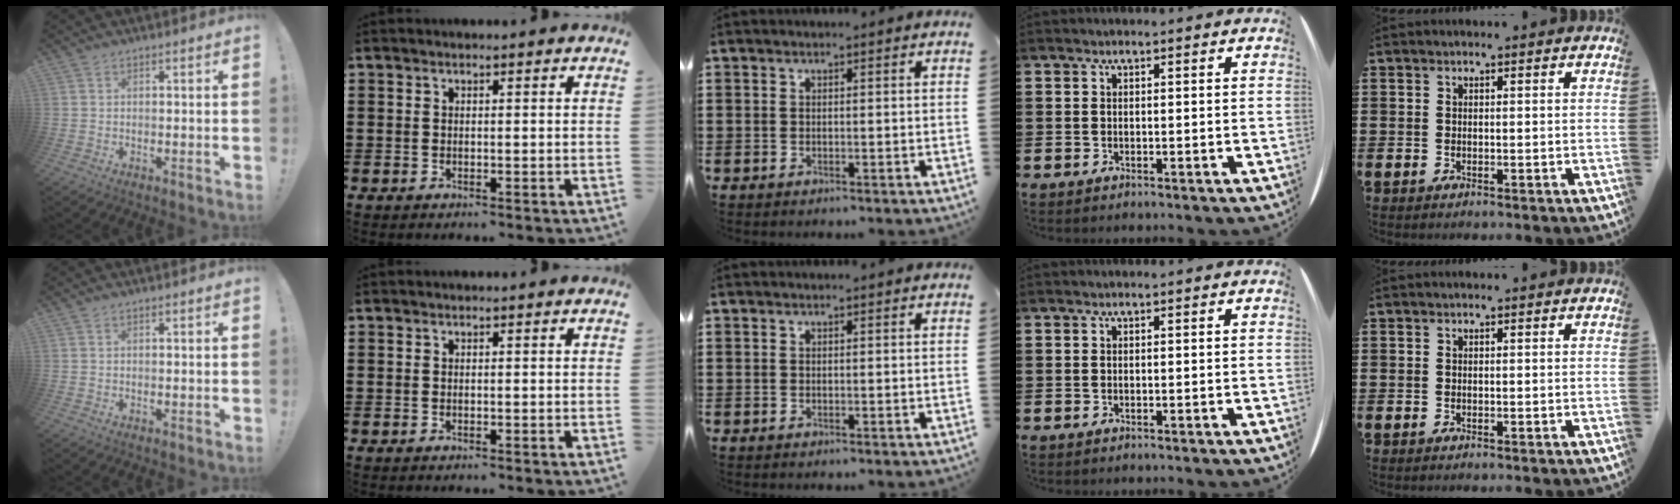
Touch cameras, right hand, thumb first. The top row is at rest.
{}